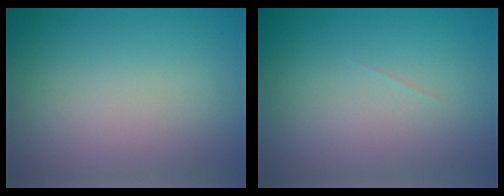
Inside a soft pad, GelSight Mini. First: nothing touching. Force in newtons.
{"total": 0.0}